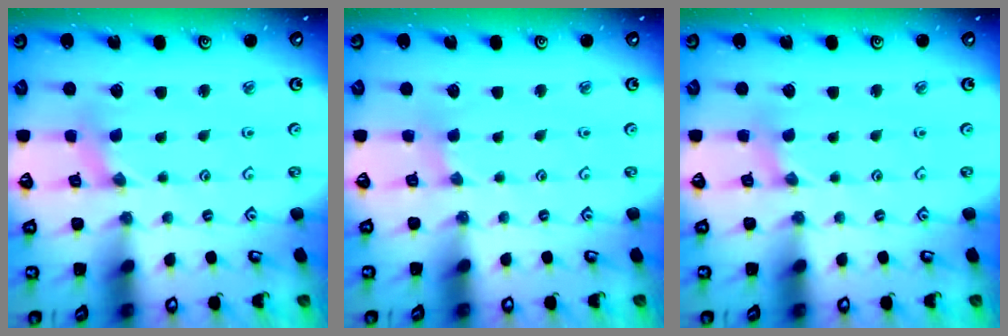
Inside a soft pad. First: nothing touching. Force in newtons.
{"total": 1.4, "press": 1.4, "slide": 0.3}
{"total": 1.7, "press": 1.7, "slide": 0.2}